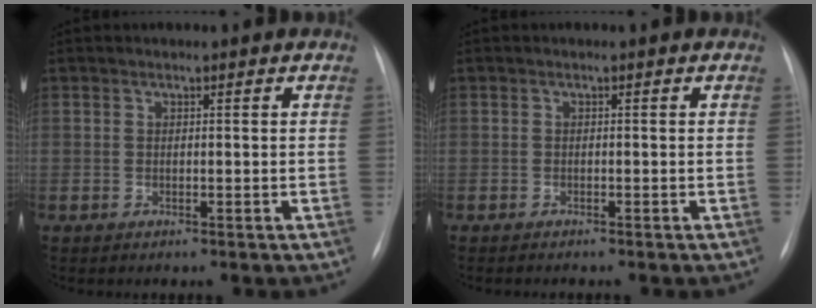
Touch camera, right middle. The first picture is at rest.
{"total": 1.0, "force": [-0.9, 0.0, 0.4], "torque": [-0.008, -0.003, -0.013]}